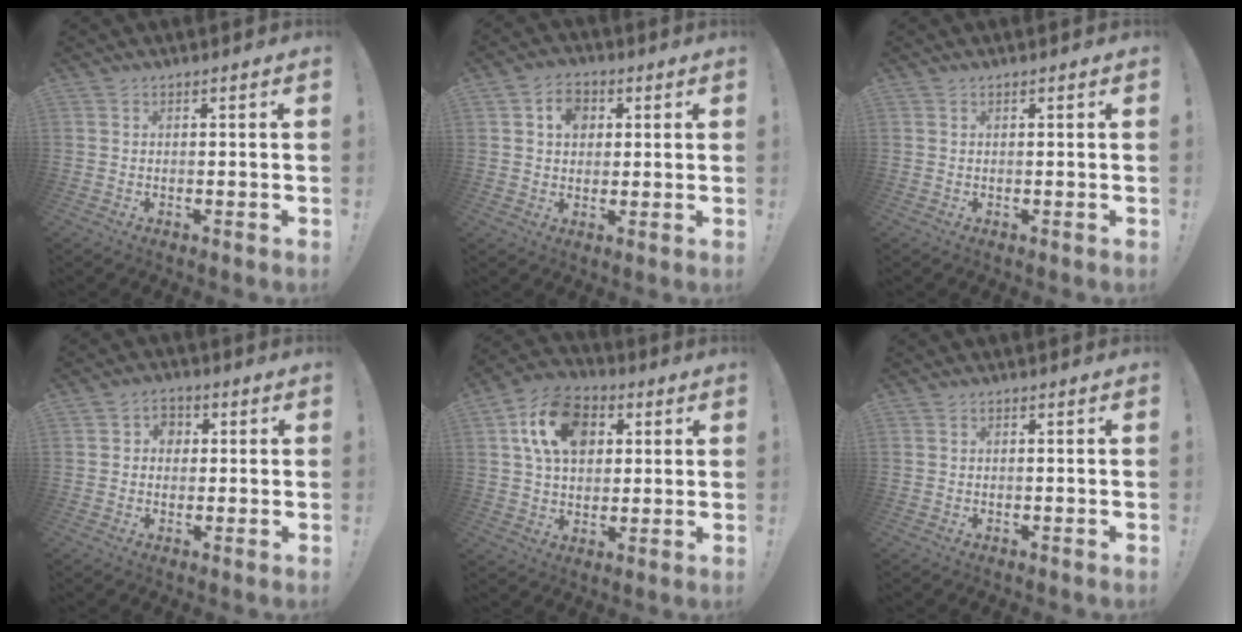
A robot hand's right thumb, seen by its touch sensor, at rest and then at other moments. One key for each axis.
{"total": 7.1, "fx": 2.2, "fy": 5.7, "fz": 3.5, "tx": -0.044, "ty": 0.000, "tz": 0.038}
{"total": 0.0}
{"total": 4.5, "fx": 0.5, "fy": 4.1, "fz": 1.9, "tx": -0.022, "ty": 0.003, "tz": 0.008}
{"total": 15.8, "fx": 5.4, "fy": 11.2, "fz": 9.7, "tx": -0.152, "ty": -0.004, "tz": 0.105}
{"total": 0.0}